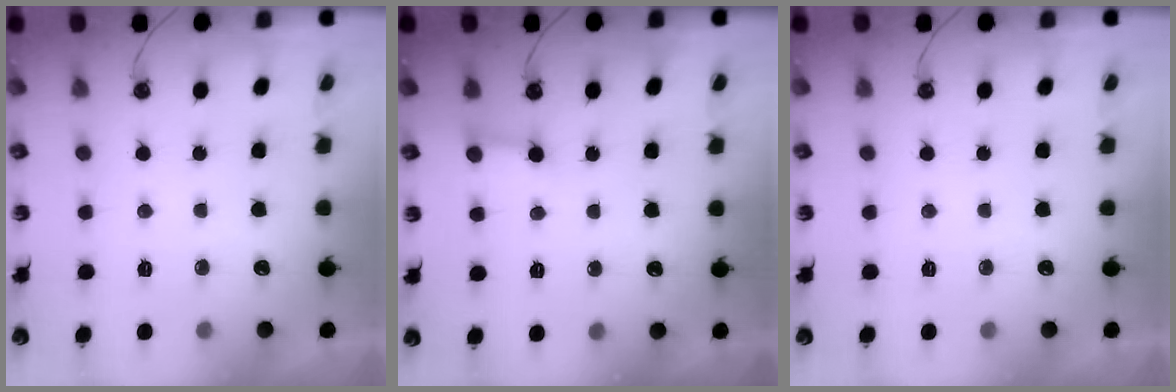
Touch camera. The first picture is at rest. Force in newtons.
{"total": 4.9, "press": 4.9, "slide": 0.8}
{"total": 0.0}